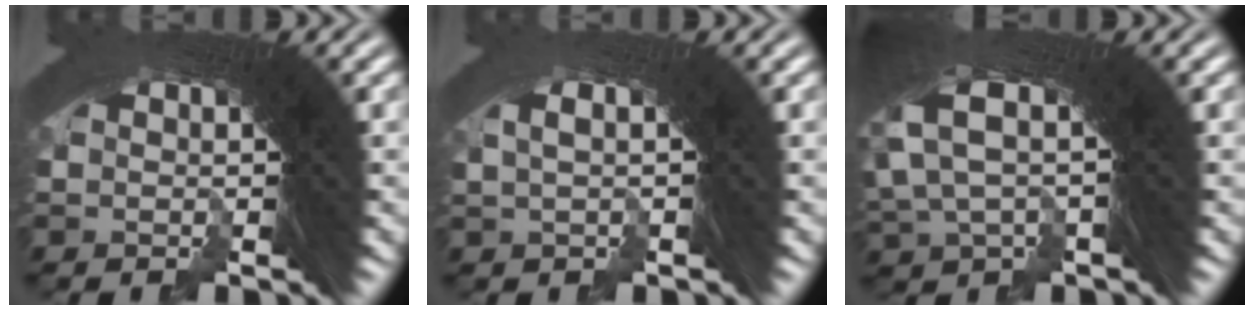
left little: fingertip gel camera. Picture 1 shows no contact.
{"total": 3.2, "force": [0.5, 2.4, 2.1], "torque": [-0.047, 0.018, -0.003]}
{"total": 8.3, "force": [1.5, 5.3, 6.2], "torque": [-0.142, 0.021, 0.010]}